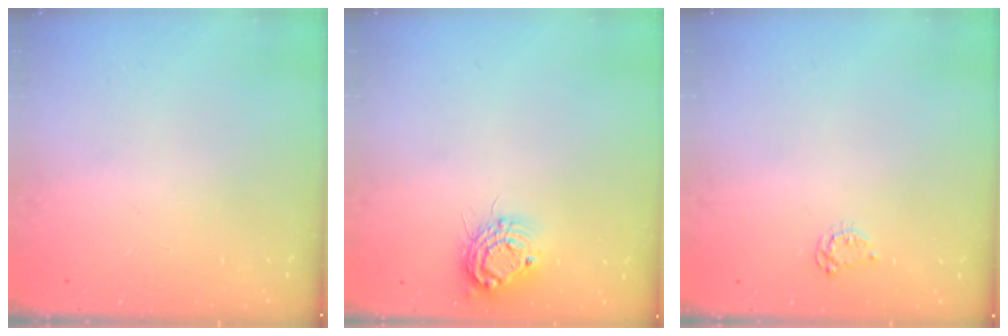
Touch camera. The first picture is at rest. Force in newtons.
{"total": 9.8, "press": 9.8, "slide": 0.8}
{"total": 3.5, "press": 3.5, "slide": 0.5}